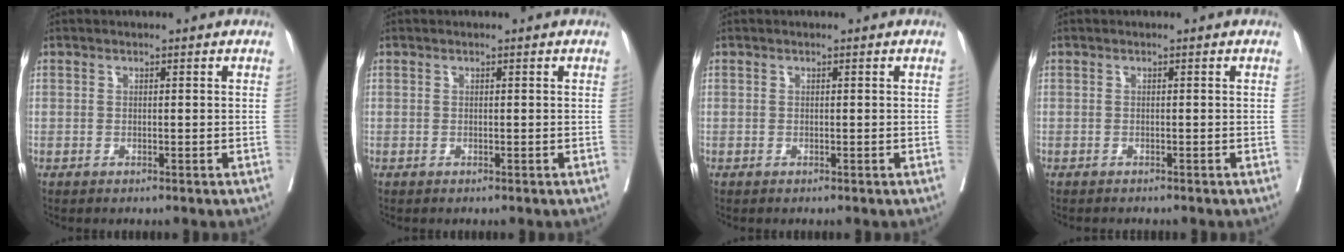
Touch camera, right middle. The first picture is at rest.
{"total": 0.0}
{"total": 0.0}
{"total": 1.4, "force": [-1.4, 0.3, 0.4], "torque": [-0.011, -0.004, -0.018]}